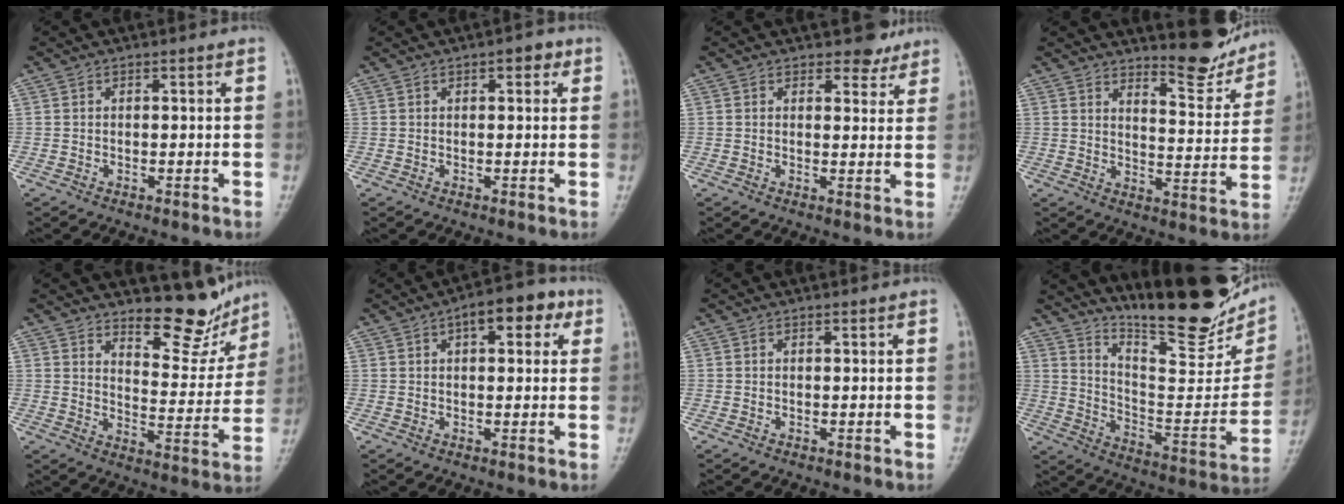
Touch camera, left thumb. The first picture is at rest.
{"total": 2.5, "force": [1.1, 1.3, 1.9], "torque": [-0.013, 0.002, 0.010]}
{"total": 3.3, "force": [2.8, 1.7, 0.4], "torque": [0.017, -0.021, 0.031]}
{"total": 8.6, "force": [7.9, 1.7, 2.9], "torque": [-0.019, -0.076, 0.118]}
{"total": 10.6, "force": [9.2, 3.5, 3.9], "torque": [-0.018, -0.080, 0.140]}
{"total": 8.6, "force": [3.4, 4.1, 6.7], "torque": [-0.063, 0.014, 0.037]}
{"total": 0.0}
{"total": 23.8, "force": [17.5, 6.0, 14.9], "torque": [-0.184, -0.100, 0.270]}